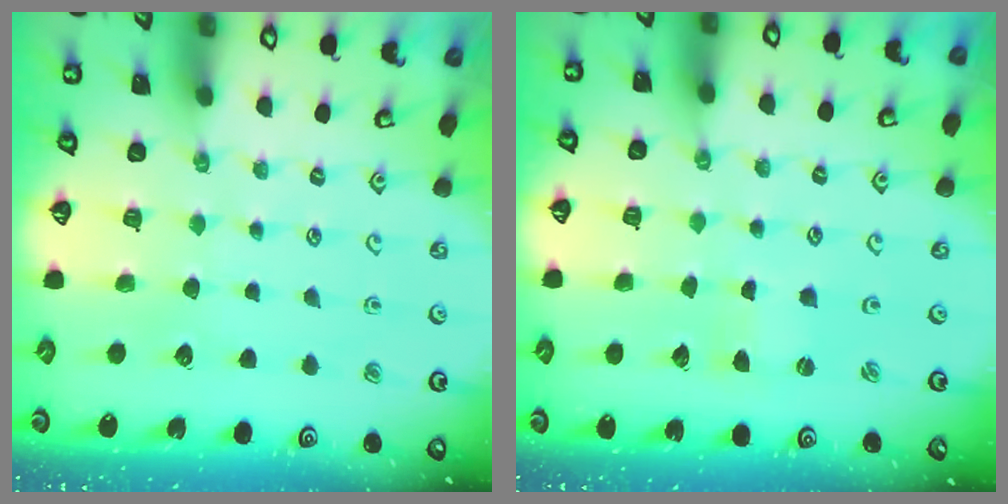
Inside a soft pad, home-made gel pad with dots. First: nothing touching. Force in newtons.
{"total": 0.7, "press": 0.7, "slide": 0.2}